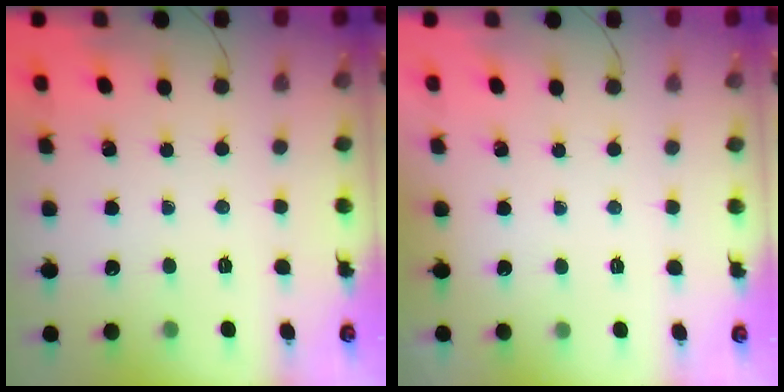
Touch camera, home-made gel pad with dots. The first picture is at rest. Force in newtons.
{"total": 1.9, "press": 1.9, "slide": 0.3}